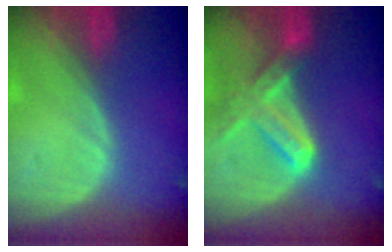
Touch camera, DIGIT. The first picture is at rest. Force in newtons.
{"total": 7.4, "press": 6.7, "slide": 3.2}